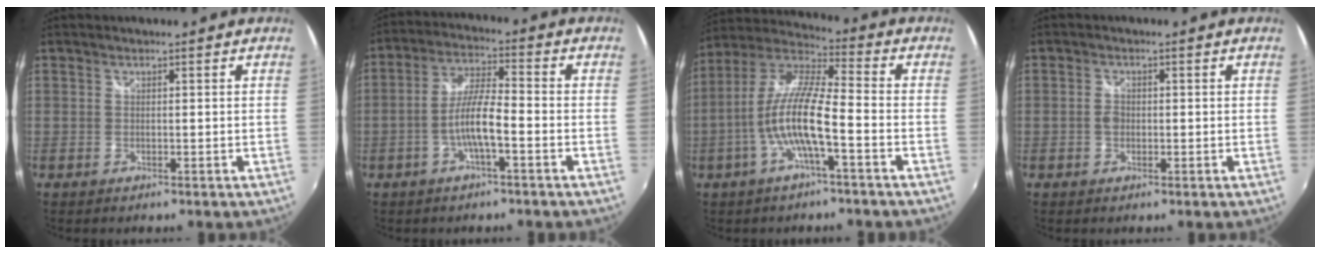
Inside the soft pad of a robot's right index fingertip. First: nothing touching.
{"total": 7.4, "force": [-2.9, 1.0, 6.7], "torque": [-0.137, 0.006, -0.052]}
{"total": 12.4, "force": [-3.9, 1.9, 11.7], "torque": [-0.229, 0.002, -0.077]}
{"total": 1.8, "force": [-0.3, 1.4, 1.2], "torque": [-0.024, 0.002, -0.008]}